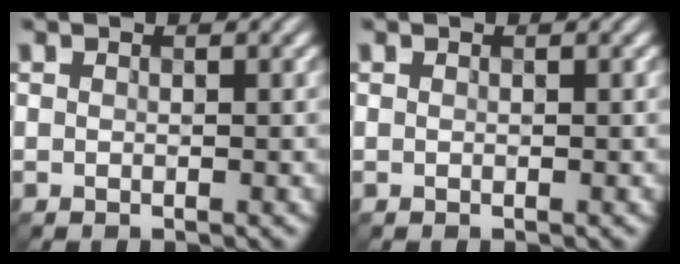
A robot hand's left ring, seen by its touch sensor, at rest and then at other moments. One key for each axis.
{"total": 0.0}